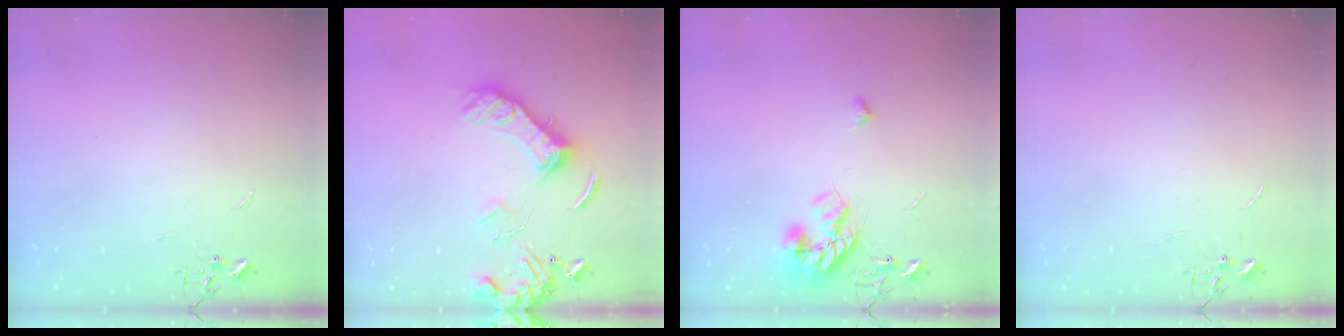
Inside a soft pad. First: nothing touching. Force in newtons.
{"total": 14.6, "press": 14.5, "slide": 1.2}
{"total": 13.8, "press": 13.8, "slide": 0.5}
{"total": 0.0}